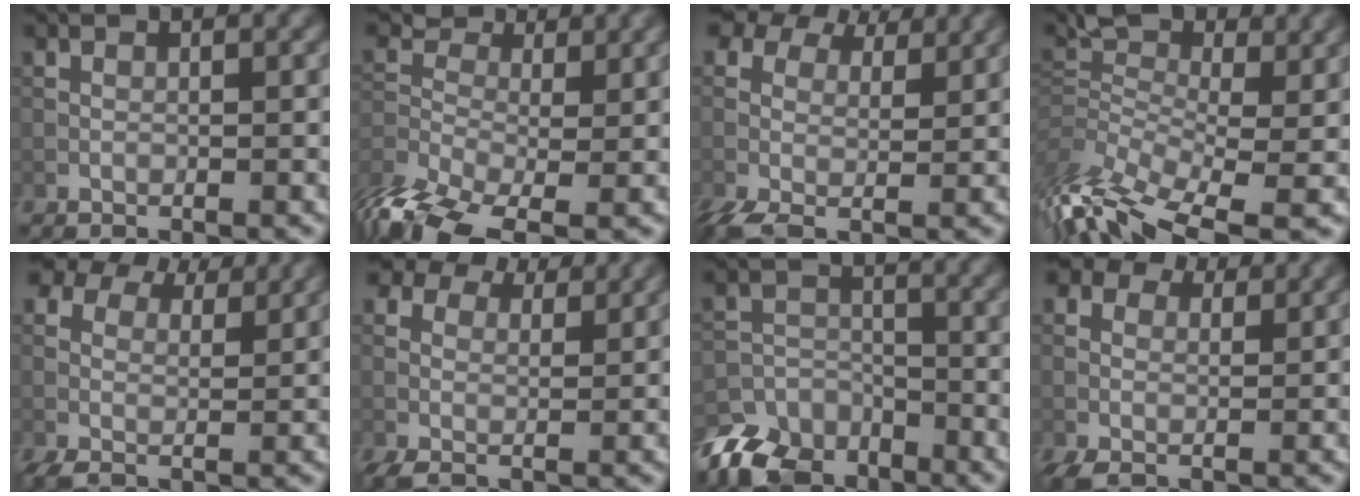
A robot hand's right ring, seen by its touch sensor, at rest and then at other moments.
{"total": 8.4, "force": [-4.9, 4.0, 5.6], "torque": [-0.124, -0.013, -0.105]}
{"total": 7.3, "force": [2.8, 4.6, 5.0], "torque": [-0.118, -0.006, 0.052]}
{"total": 10.0, "force": [-3.9, 5.0, 7.8], "torque": [-0.174, 0.002, -0.068]}
{"total": 7.7, "force": [5.1, 4.2, 4.0], "torque": [-0.084, 0.004, 0.085]}
{"total": 6.9, "force": [4.4, 3.9, 3.6], "torque": [-0.076, 0.002, 0.072]}
{"total": 8.1, "force": [-6.3, 4.6, 2.2], "torque": [-0.031, -0.014, -0.112]}
{"total": 5.7, "force": [2.7, 3.8, 3.3], "torque": [-0.073, -0.004, 0.045]}